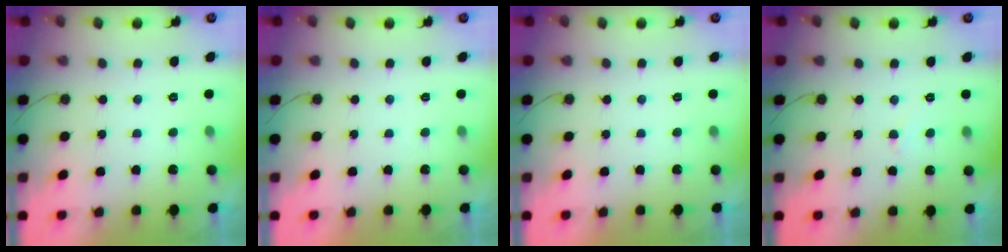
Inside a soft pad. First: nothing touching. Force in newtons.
{"total": 1.8, "press": 1.8, "slide": 0.1}
{"total": 1.9, "press": 1.9, "slide": 0.1}
{"total": 3.0, "press": 3.0, "slide": 0.4}